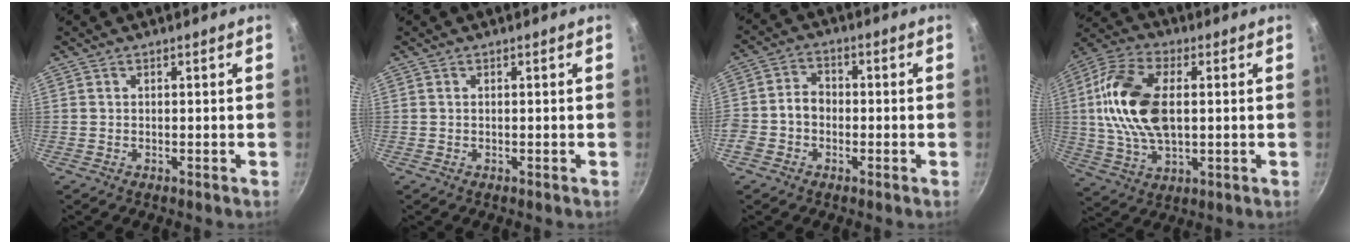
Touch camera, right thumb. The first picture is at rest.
{"total": 0.0}
{"total": 5.5, "force": [-1.5, 4.4, 2.8], "torque": [-0.033, 0.023, -0.040]}
{"total": 17.1, "force": [1.8, 9.7, 13.9], "torque": [-0.261, 0.010, 0.026]}